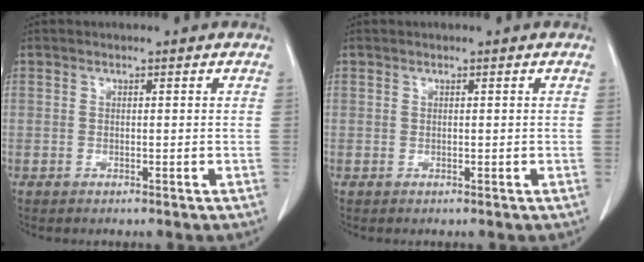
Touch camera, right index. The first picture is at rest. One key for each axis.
{"total": 0.0}